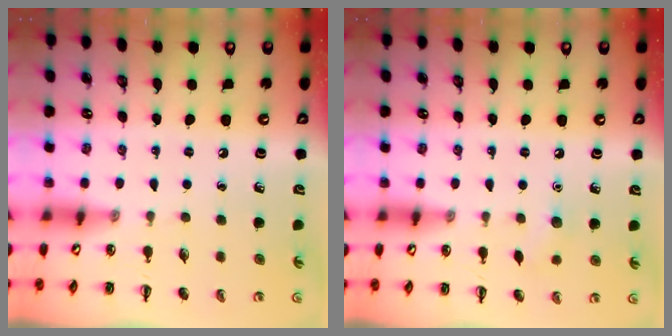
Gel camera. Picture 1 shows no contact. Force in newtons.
{"total": 5.4, "press": 5.2, "slide": 1.6}